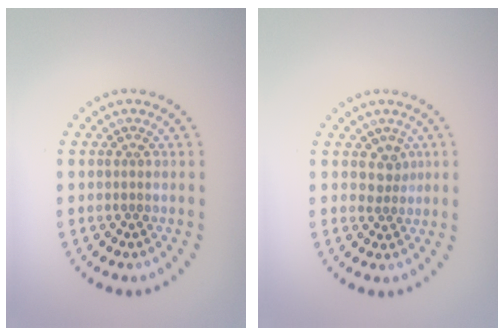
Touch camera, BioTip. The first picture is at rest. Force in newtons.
{"total": 1.8, "press": 1.1, "slide": 1.3}